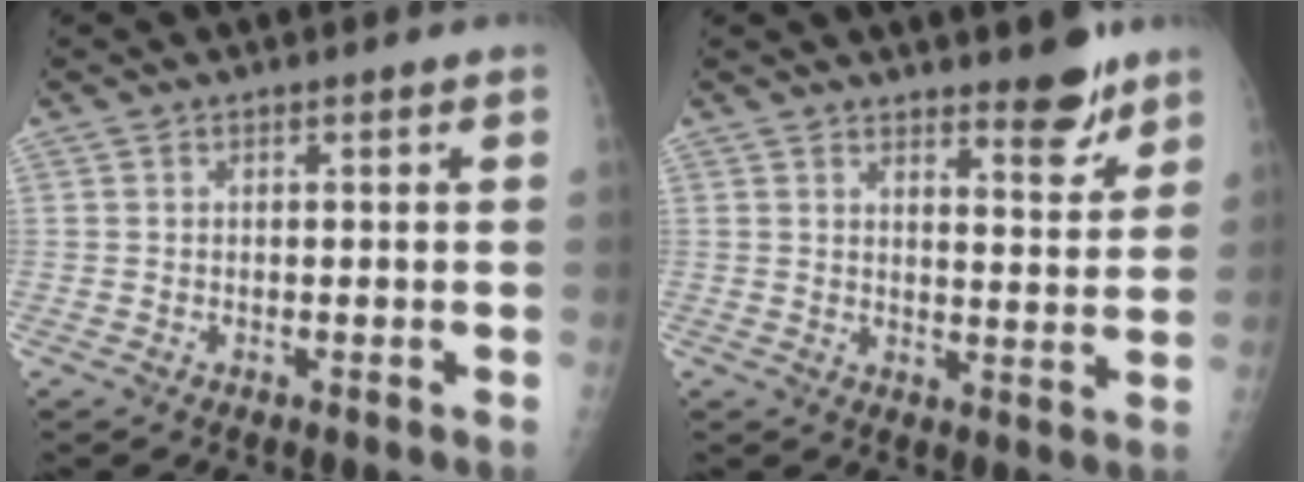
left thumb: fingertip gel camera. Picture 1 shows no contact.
{"total": 6.5, "force": [5.0, 1.8, 3.8], "torque": [-0.033, -0.040, 0.069]}